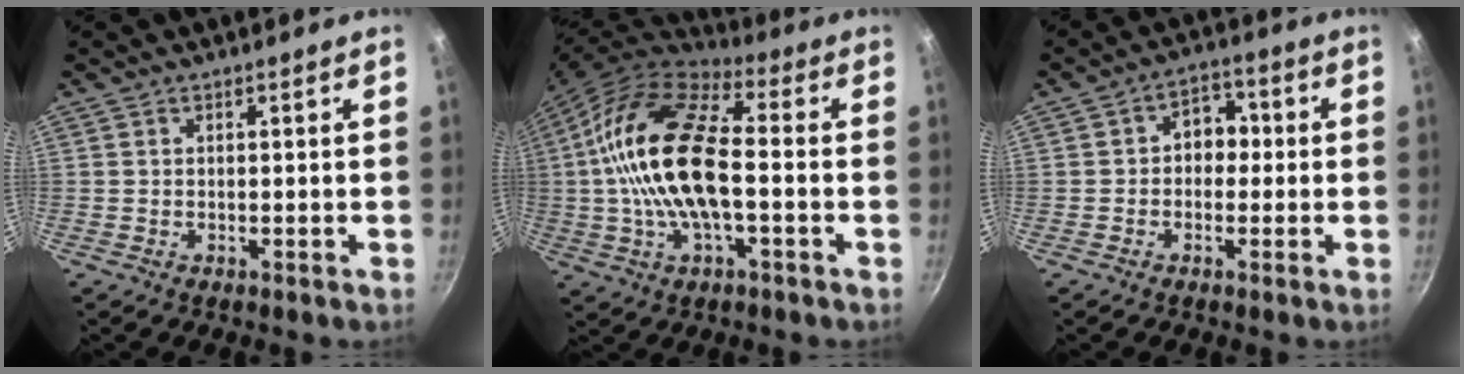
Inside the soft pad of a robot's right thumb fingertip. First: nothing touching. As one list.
[{"total": 20.2, "force": [-0.5, 9.2, 18.0], "torque": [-0.332, 0.034, -0.023]}, {"total": 5.8, "force": [-0.1, 4.6, 3.5], "torque": [-0.005, 0.015, -0.012]}]